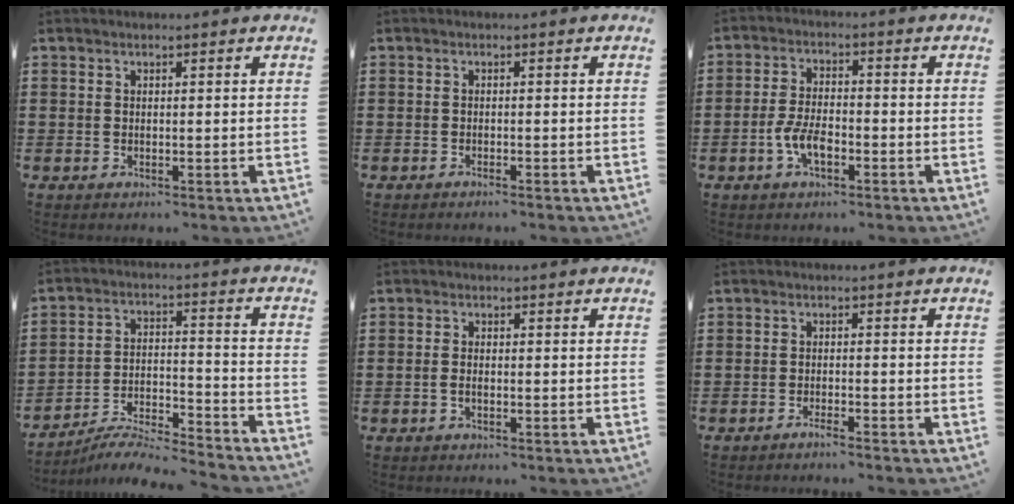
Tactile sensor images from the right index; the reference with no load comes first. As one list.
[{"total": 0.9, "force": [-0.8, -0.1, 0.2], "torque": [-0.005, -0.003, -0.017]}, {"total": 4.8, "force": [-2.0, 2.1, 3.8], "torque": [-0.093, -0.004, -0.042]}, {"total": 6.0, "force": [-5.7, 0.6, 1.8], "torque": [-0.040, -0.005, -0.114]}, {"total": 1.1, "force": [-0.5, 0.2, 1.0], "torque": [-0.021, -0.005, -0.008]}, {"total": 1.7, "force": [-1.6, -0.3, 0.5], "torque": [-0.008, 0.000, -0.031]}]